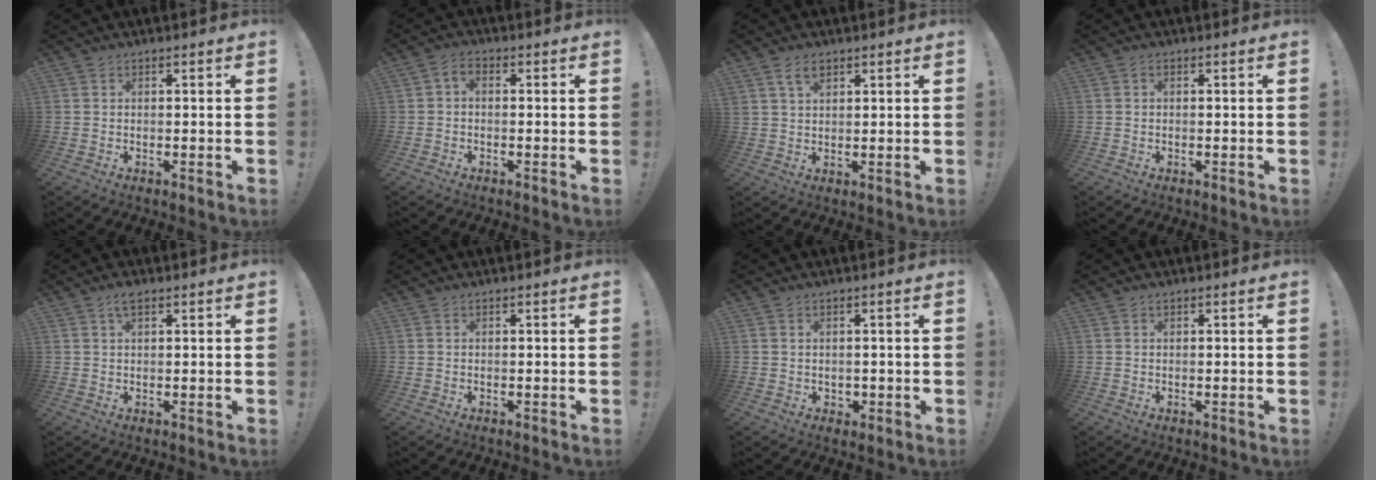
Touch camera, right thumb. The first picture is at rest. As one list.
[{"total": 2.3, "force": [-0.8, 1.2, 1.7], "torque": [-0.028, 0.005, -0.015]}, {"total": 4.2, "force": [2.6, 2.3, 2.4], "torque": [-0.038, -0.007, 0.047]}, {"total": 0.5, "force": [-0.3, 0.2, 0.4], "torque": [-0.008, 0.002, -0.006]}, {"total": 2.8, "force": [1.6, 1.0, 2.1], "torque": [-0.035, 0.000, 0.027]}, {"total": 0.0}, {"total": 1.8, "force": [0.5, 1.6, 0.4], "torque": [-0.002, -0.004, 0.008]}, {"total": 0.0}]